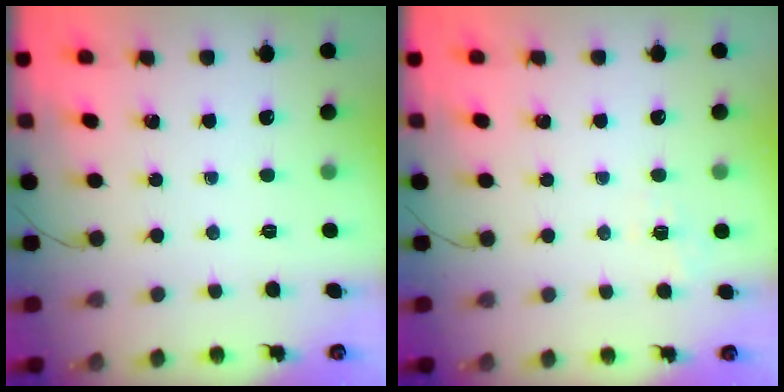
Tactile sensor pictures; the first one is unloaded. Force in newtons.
{"total": 1.4, "press": 0.2, "slide": 1.4}